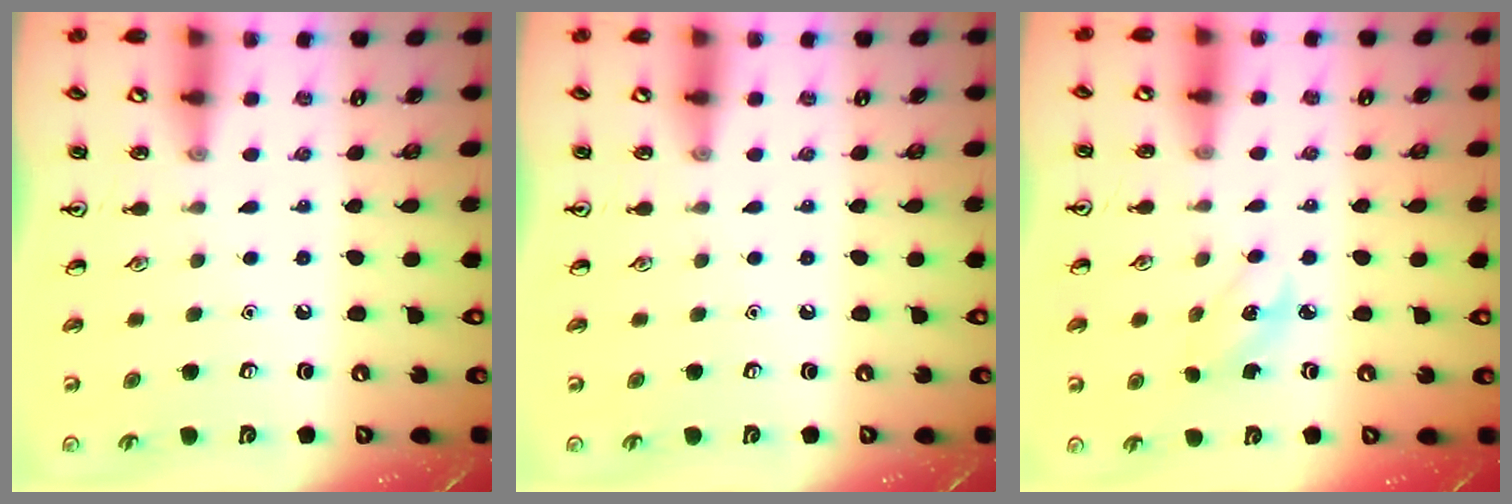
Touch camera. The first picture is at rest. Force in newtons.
{"total": 0.0}
{"total": 2.7, "press": 2.6, "slide": 0.7}